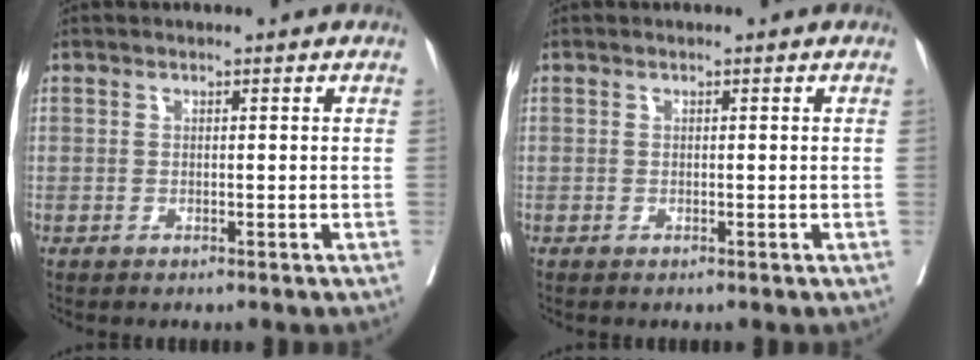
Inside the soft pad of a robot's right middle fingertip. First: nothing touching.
{"total": 0.0}